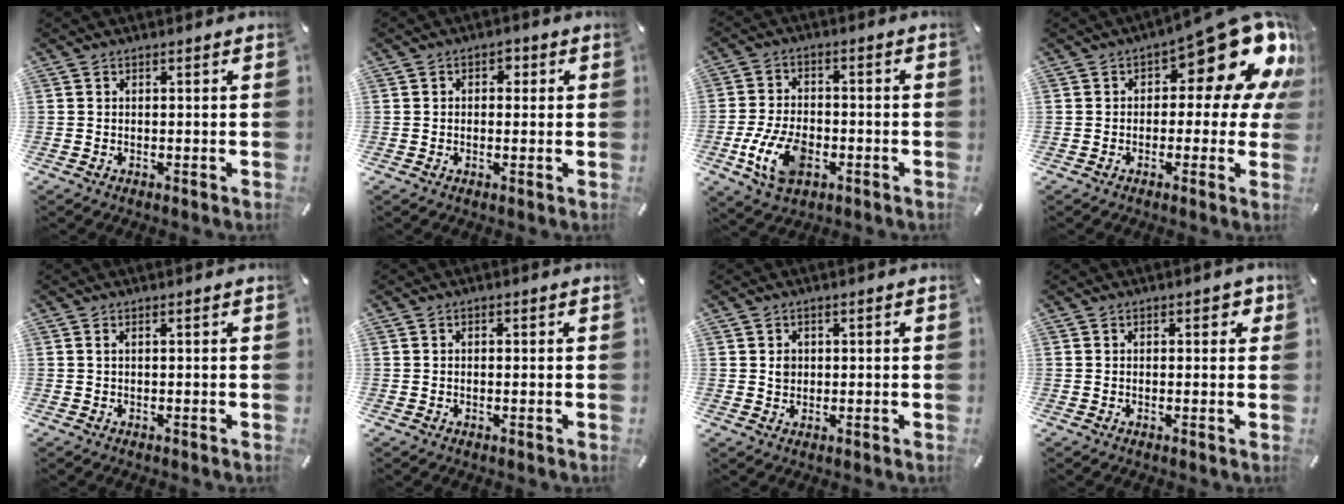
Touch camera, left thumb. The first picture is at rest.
{"total": 2.2, "force": [0.0, 1.8, 1.3], "torque": [-0.011, 0.003, -0.007]}
{"total": 11.1, "force": [-4.0, 6.7, 7.9], "torque": [-0.171, 0.006, -0.068]}
{"total": 17.9, "force": [8.3, 7.7, 13.8], "torque": [-0.175, -0.059, 0.134]}
{"total": 0.7, "force": [0.1, 0.1, 0.7], "torque": [-0.014, 0.000, 0.002]}
{"total": 0.7, "force": [-0.1, 0.5, 0.5], "torque": [-0.010, 0.002, -0.003]}
{"total": 2.0, "force": [0.3, 1.9, 0.5], "torque": [-0.006, 0.003, 0.002]}
{"total": 1.8, "force": [0.4, 1.2, 1.3], "torque": [-0.011, 0.001, 0.002]}